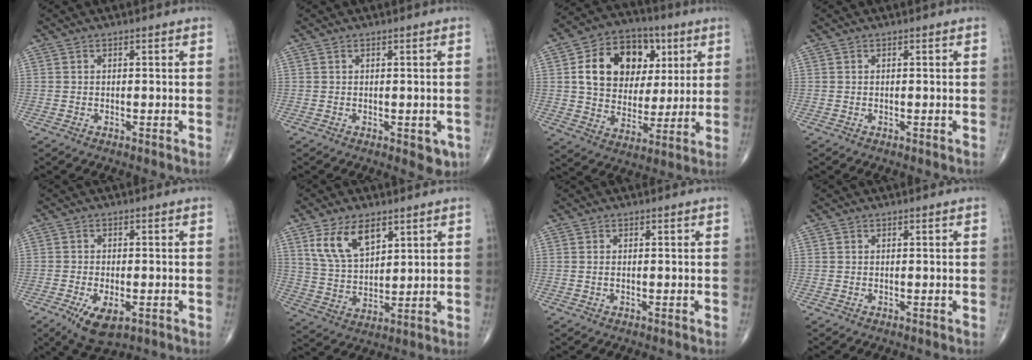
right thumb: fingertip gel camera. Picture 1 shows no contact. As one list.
[{"total": 3.4, "force": [-1.0, 1.8, 2.7], "torque": [-0.009, -0.002, -0.007]}, {"total": 18.0, "force": [5.0, 13.5, 10.8], "torque": [-0.149, 0.000, 0.086]}, {"total": 0.0}, {"total": 7.1, "force": [-3.1, 3.3, 5.5], "torque": [-0.094, -0.004, -0.045]}, {"total": 10.5, "force": [5.6, 5.5, 7.0], "torque": [-0.115, -0.025, 0.116]}, {"total": 0.6, "force": [0.1, 0.1, 0.6], "torque": [-0.019, 0.000, 0.005]}, {"total": 0.0}]